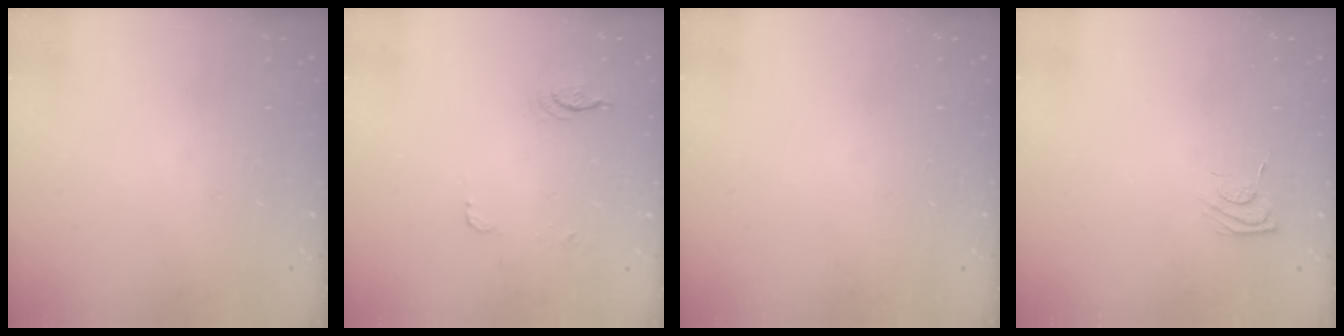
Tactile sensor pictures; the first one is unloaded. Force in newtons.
{"total": 14.3, "press": 5.9, "slide": 13.1}
{"total": 0.0}
{"total": 4.9, "press": 4.7, "slide": 1.1}